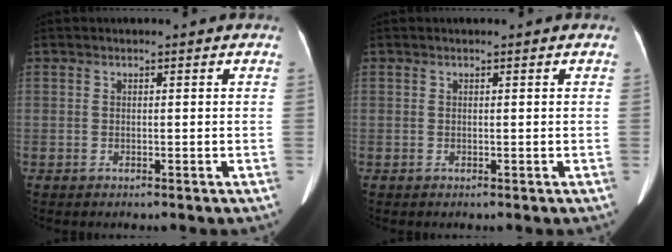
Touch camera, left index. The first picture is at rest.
{"total": 0.0}